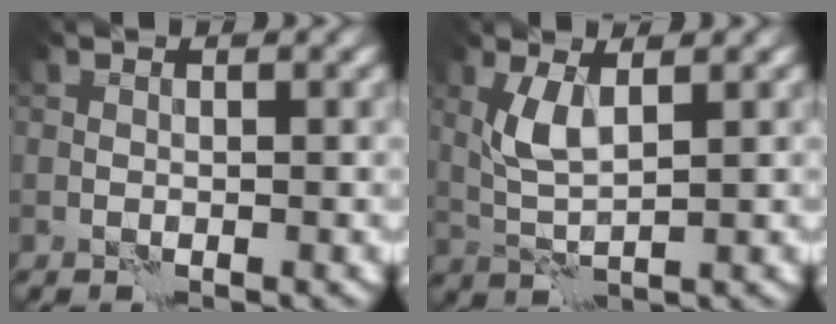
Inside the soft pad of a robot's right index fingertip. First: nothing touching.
{"total": 3.4, "force": [1.0, 1.1, 3.1], "torque": [-0.072, 0.002, 0.021]}